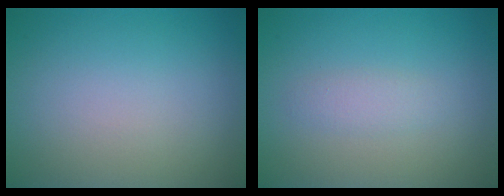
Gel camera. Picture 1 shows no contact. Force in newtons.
{"total": 1.3, "press": 1.3, "slide": 0.0}